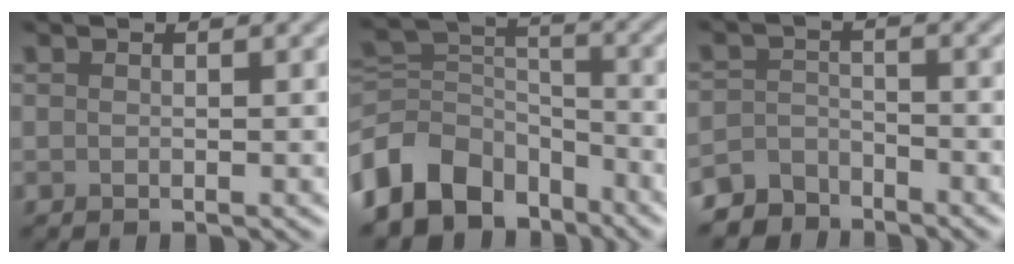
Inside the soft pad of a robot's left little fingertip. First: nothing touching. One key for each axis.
{"total": 9.4, "fx": -5.8, "fy": 6.4, "fz": 3.9, "tx": -0.080, "ty": -0.003, "tz": -0.121}
{"total": 4.0, "fx": -3.7, "fy": 1.5, "fz": 0.2, "tx": 0.006, "ty": -0.004, "tz": -0.074}